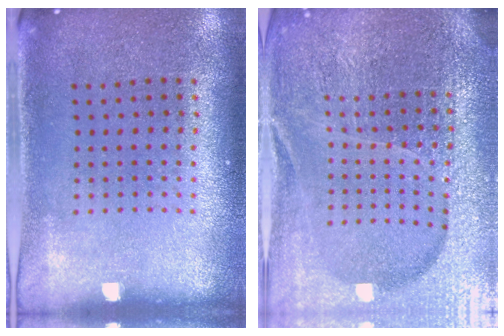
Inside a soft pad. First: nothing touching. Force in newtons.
{"total": 5.6, "press": 5.1, "slide": 2.4}